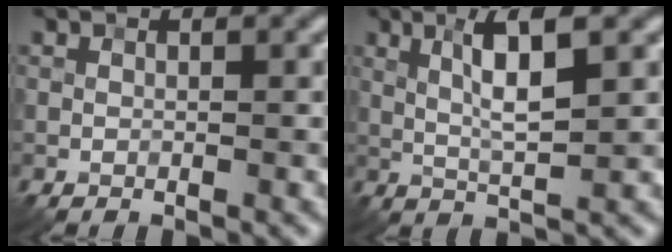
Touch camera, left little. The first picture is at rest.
{"total": 4.6, "force": [1.4, 0.6, 4.4], "torque": [-0.086, 0.003, 0.029]}